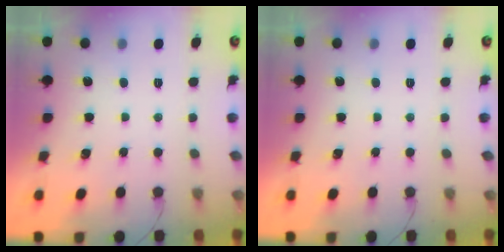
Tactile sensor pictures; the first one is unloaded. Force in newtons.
{"total": 0.0}